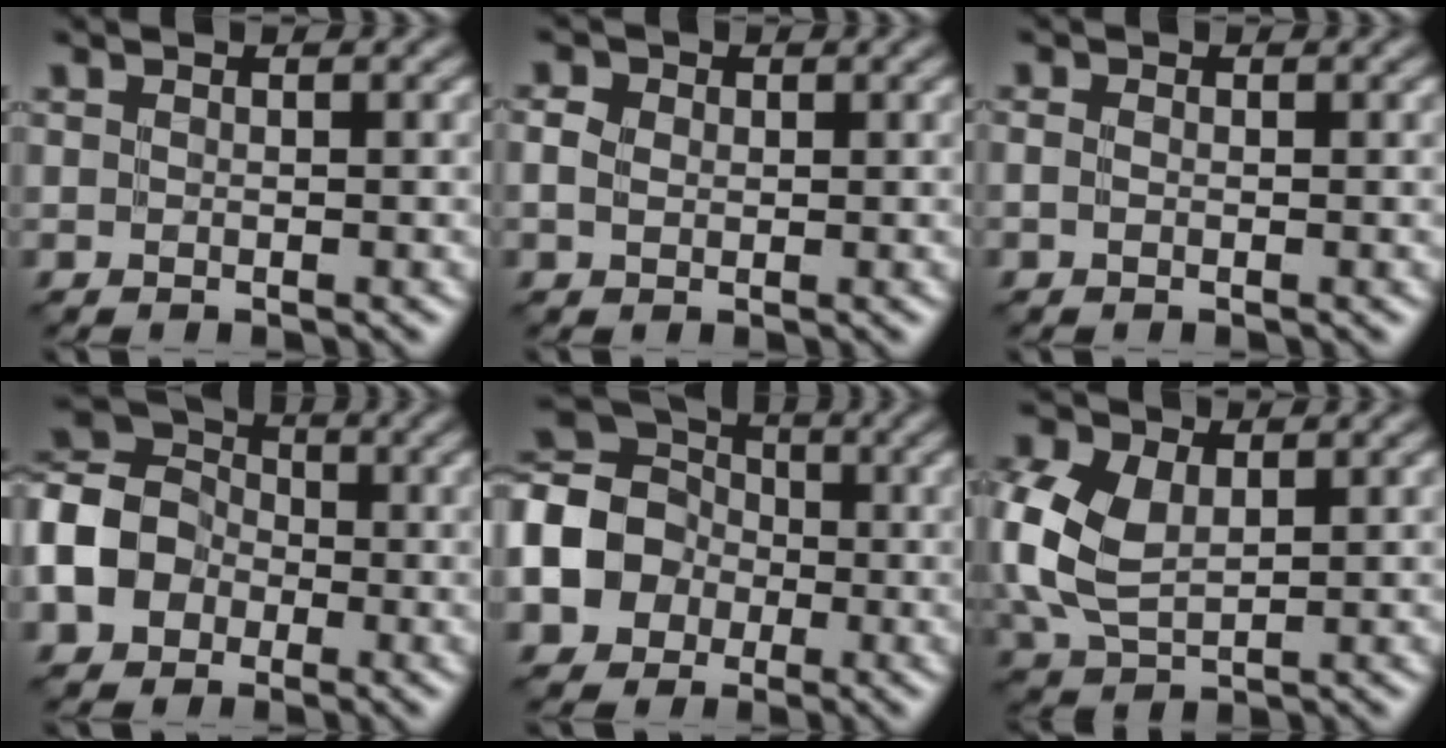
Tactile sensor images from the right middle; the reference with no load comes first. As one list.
[{"total": 1.5, "force": [-0.1, 1.3, 0.8], "torque": [-0.017, 0.001, -0.008]}, {"total": 0.6, "force": [-0.3, 0.3, 0.3], "torque": [-0.007, 0.000, -0.010]}, {"total": 8.2, "force": [-2.4, 6.6, 4.3], "torque": [-0.099, -0.003, -0.061]}, {"total": 11.5, "force": [-2.8, 10.0, 5.1], "torque": [-0.129, -0.008, -0.085]}, {"total": 6.3, "force": [0.7, 4.1, 4.7], "torque": [-0.128, 0.002, 0.014]}]